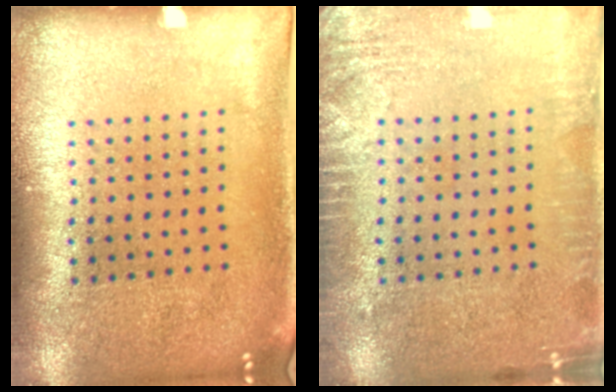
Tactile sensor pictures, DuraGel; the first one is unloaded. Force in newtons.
{"total": 2.5, "press": 2.5, "slide": 0.4}